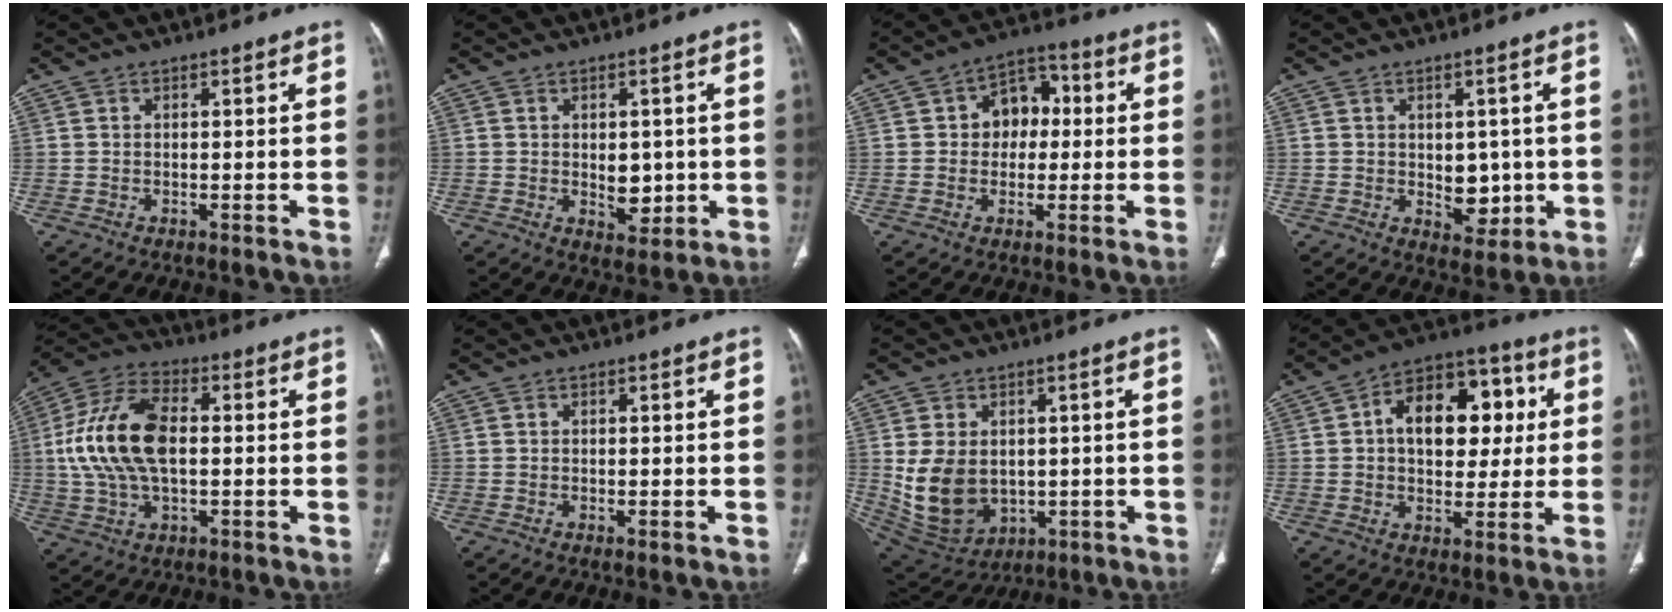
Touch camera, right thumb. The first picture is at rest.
{"total": 5.5, "force": [-0.3, 3.7, 4.1], "torque": [-0.032, -0.006, 0.008]}
{"total": 9.1, "force": [1.0, 6.8, 5.9], "torque": [-0.047, 0.024, 0.007]}
{"total": 6.3, "force": [-0.3, 4.5, 4.5], "torque": [-0.027, -0.008, 0.009]}
{"total": 16.2, "force": [0.7, 8.9, 13.6], "torque": [-0.275, 0.021, 0.010]}
{"total": 0.5, "force": [-0.1, 0.1, 0.5], "torque": [-0.014, -0.004, -0.002]}
{"total": 13.1, "force": [0.2, 9.9, 8.5], "torque": [-0.137, -0.008, 0.038]}
{"total": 17.4, "force": [3.2, 11.3, 12.8], "torque": [-0.146, 0.022, 0.044]}